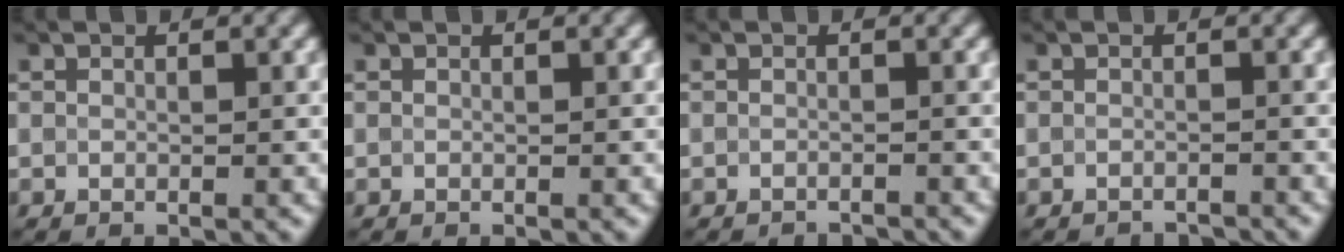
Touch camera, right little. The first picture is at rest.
{"total": 0.0}
{"total": 1.9, "force": [-1.9, 0.1, 0.3], "torque": [0.007, -0.008, -0.026]}
{"total": 2.2, "force": [-2.2, 0.1, 0.3], "torque": [0.007, -0.008, -0.030]}